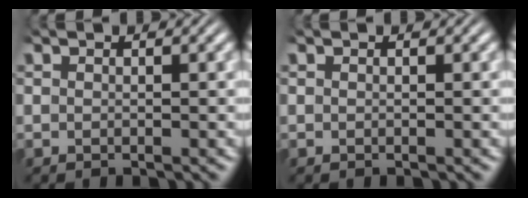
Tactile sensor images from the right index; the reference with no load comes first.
{"total": 0.0}